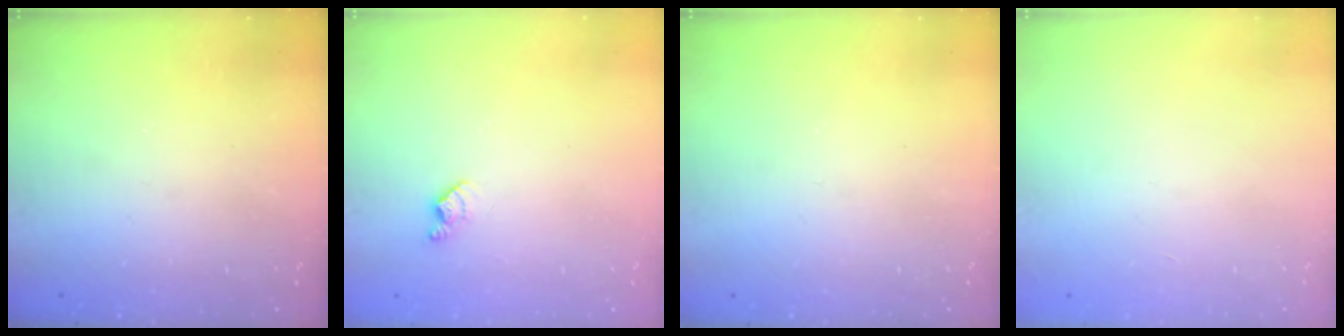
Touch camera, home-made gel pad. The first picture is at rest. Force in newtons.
{"total": 4.6, "press": 4.6, "slide": 0.7}
{"total": 0.0}
{"total": 0.0}